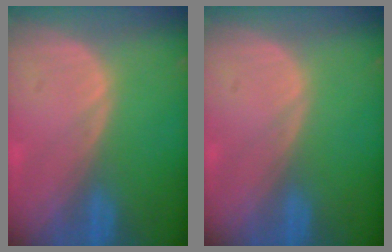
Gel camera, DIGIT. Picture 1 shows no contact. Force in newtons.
{"total": 0.0}